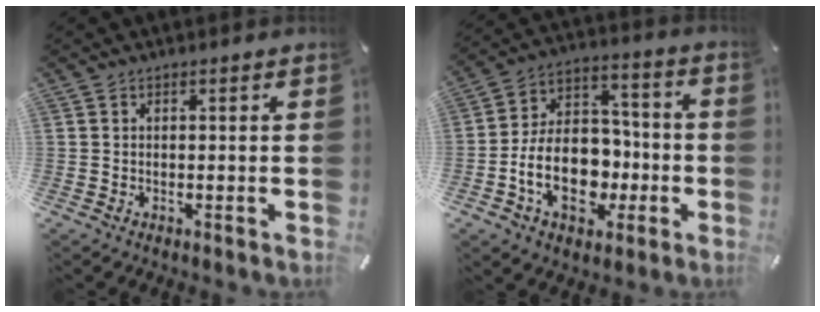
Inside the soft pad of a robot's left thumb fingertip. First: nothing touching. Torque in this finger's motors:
{"motor_torque": [-0.18, 1.52, 1.11, 0.97, 0.18]}